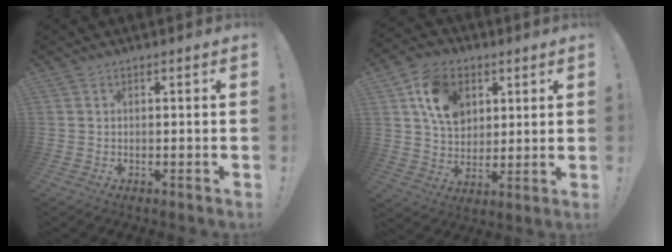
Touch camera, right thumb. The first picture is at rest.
{"total": 14.3, "force": [5.6, 10.9, 7.3], "torque": [-0.113, -0.008, 0.112]}